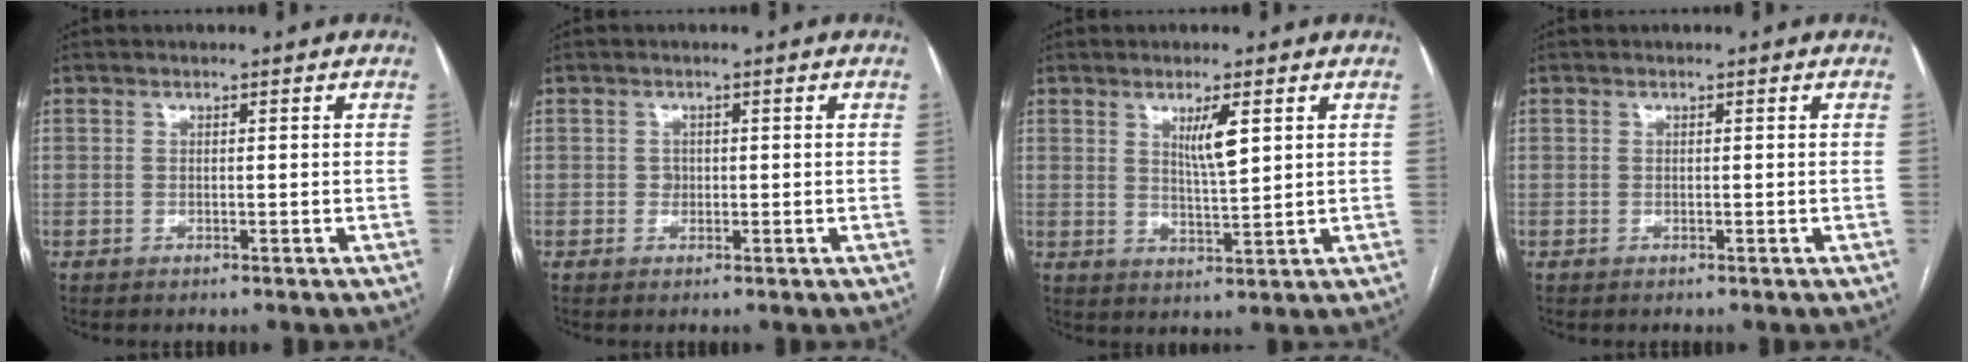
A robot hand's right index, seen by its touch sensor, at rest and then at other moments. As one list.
[{"total": 1.1, "force": [0.0, 1.0, 0.4], "torque": [-0.005, 0.003, 0.001]}, {"total": 4.7, "force": [2.0, 0.5, 4.3], "torque": [-0.076, -0.008, 0.038]}, {"total": 0.0}]